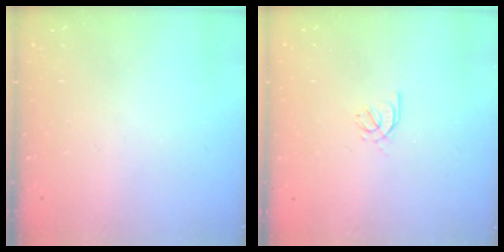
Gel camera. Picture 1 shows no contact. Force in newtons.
{"total": 2.4, "press": 2.3, "slide": 0.6}